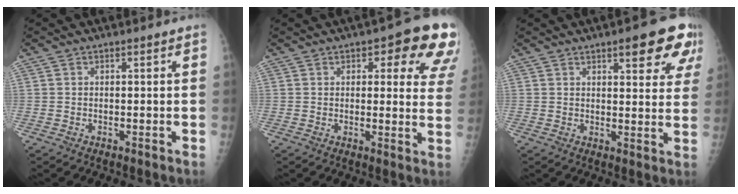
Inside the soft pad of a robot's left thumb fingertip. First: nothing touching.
{"total": 13.2, "force": [6.8, 5.4, 9.9], "torque": [-0.064, -0.027, 0.065]}
{"total": 11.2, "force": [6.2, 3.5, 8.7], "torque": [-0.072, -0.024, 0.073]}